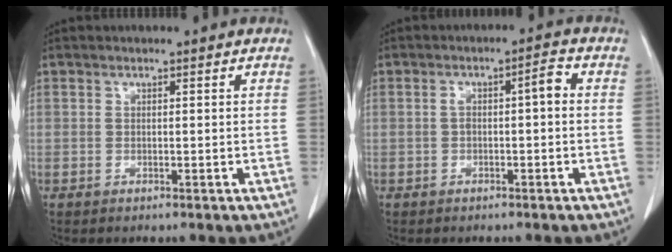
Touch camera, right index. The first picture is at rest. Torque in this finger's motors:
{"motor_torque": [0.43, 0.01, 0.11, 0.04]}